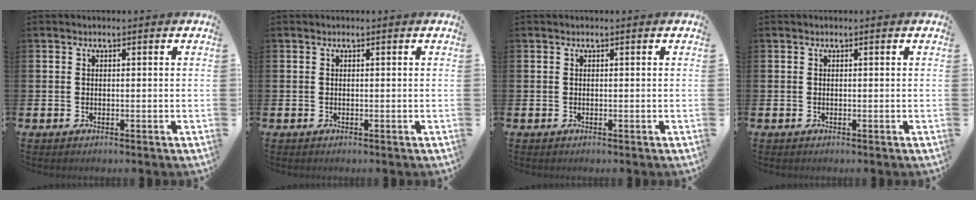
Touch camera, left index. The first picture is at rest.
{"total": 0.0}
{"total": 0.0}
{"total": 0.0}